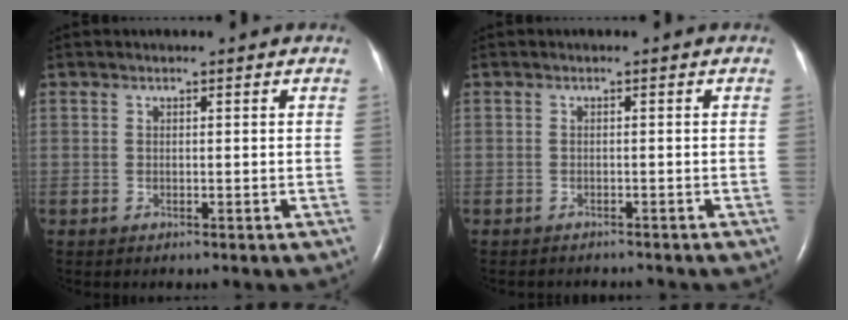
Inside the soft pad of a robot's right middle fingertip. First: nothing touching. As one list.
[{"total": 2.7, "force": [-2.7, 0.4, 0.5], "torque": [-0.006, -0.005, -0.032]}]